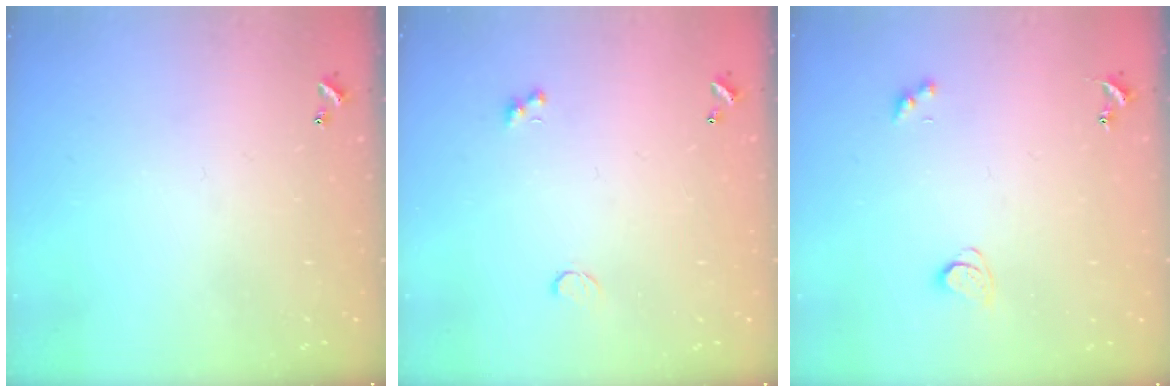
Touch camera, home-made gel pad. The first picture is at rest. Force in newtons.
{"total": 0.6, "press": 0.4, "slide": 0.4}
{"total": 2.1, "press": 2.1, "slide": 0.4}